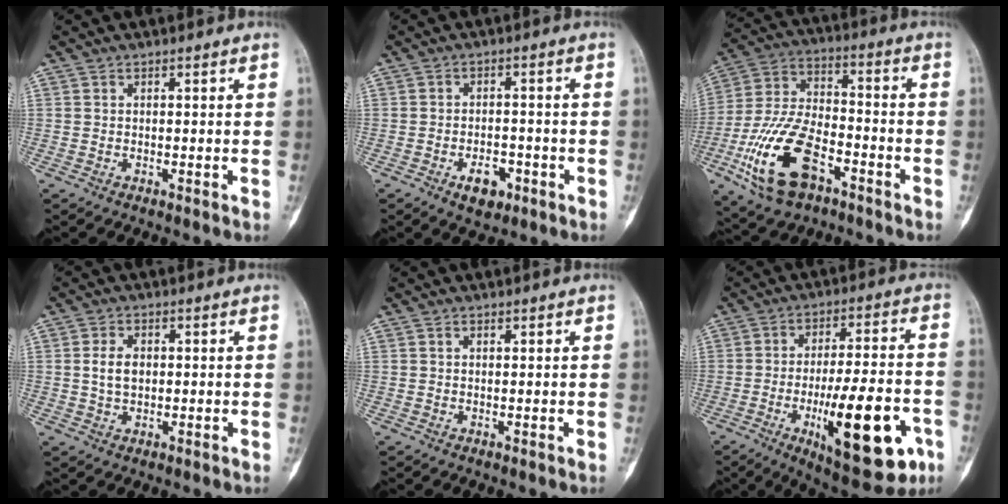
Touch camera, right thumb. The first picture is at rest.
{"total": 5.2, "force": [-2.5, 3.1, 3.3], "torque": [-0.037, 0.015, -0.036]}
{"total": 18.6, "force": [-8.3, 9.7, 13.6], "torque": [-0.267, 0.038, -0.151]}
{"total": 4.3, "force": [0.5, 2.8, 3.1], "torque": [-0.051, 0.001, 0.010]}
{"total": 0.6, "force": [0.3, 0.3, 0.3], "torque": [-0.005, -0.001, 0.005]}
{"total": 21.0, "force": [-7.3, 6.8, 18.5], "torque": [-0.261, 0.016, -0.098]}